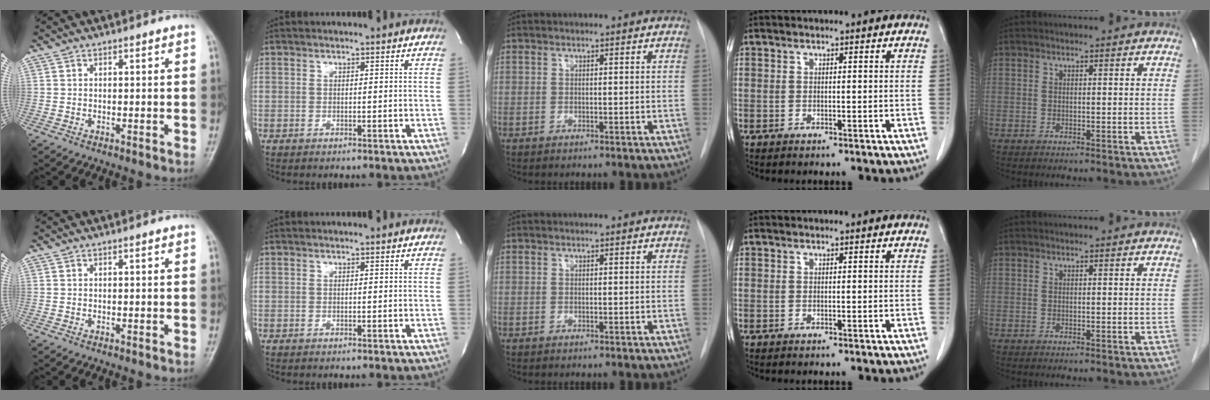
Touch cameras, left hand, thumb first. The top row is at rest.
{}